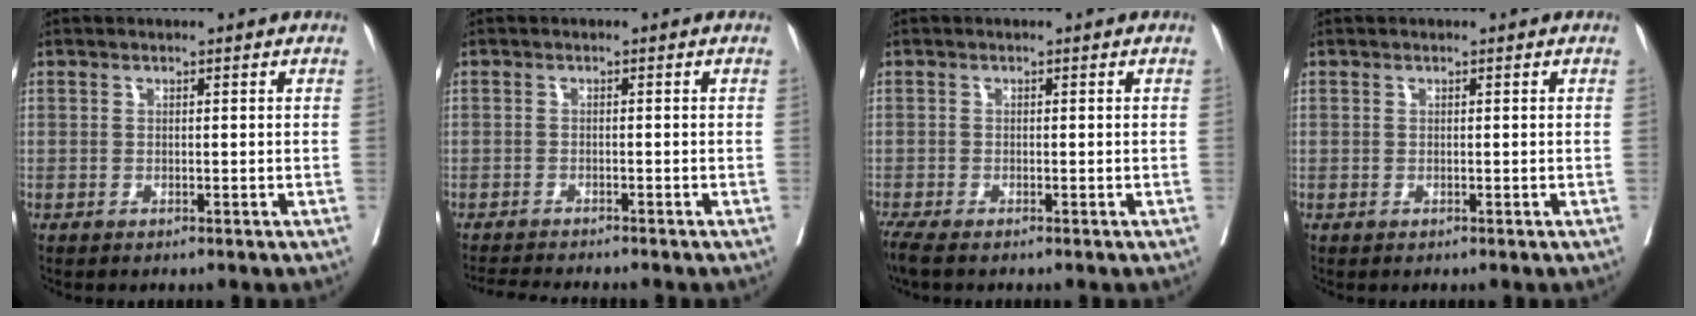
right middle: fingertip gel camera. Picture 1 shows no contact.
{"total": 5.3, "force": [-5.0, -0.1, 1.7], "torque": [-0.021, -0.014, -0.079]}
{"total": 3.0, "force": [-2.5, 0.1, 1.7], "torque": [-0.031, -0.011, -0.047]}
{"total": 0.0}